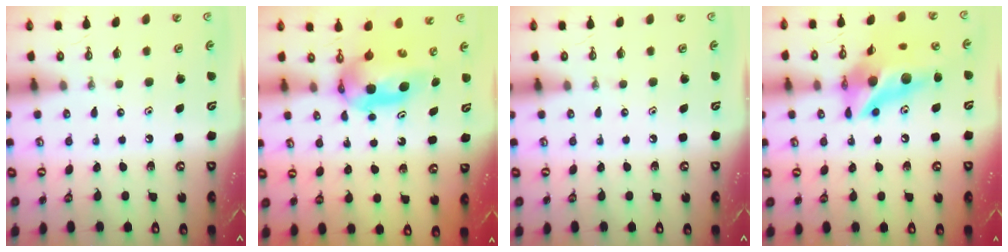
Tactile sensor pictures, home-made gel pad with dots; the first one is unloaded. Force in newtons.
{"total": 7.3, "press": 6.3, "slide": 3.5}
{"total": 0.0}
{"total": 16.1, "press": 16.0, "slide": 1.5}